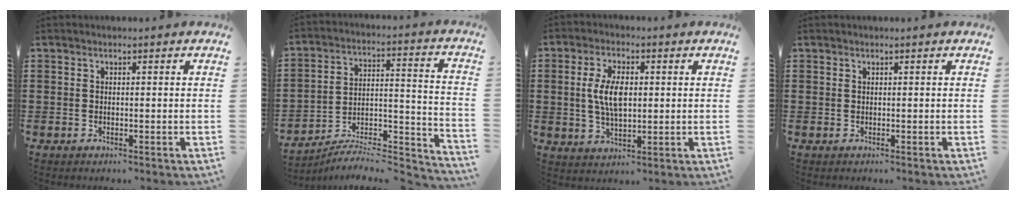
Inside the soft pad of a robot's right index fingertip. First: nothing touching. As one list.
[{"total": 6.0, "force": [-5.6, 0.9, 1.8], "torque": [-0.024, -0.009, -0.113]}, {"total": 6.9, "force": [0.5, 3.2, 6.1], "torque": [-0.133, 0.005, 0.004]}, {"total": 0.0}]